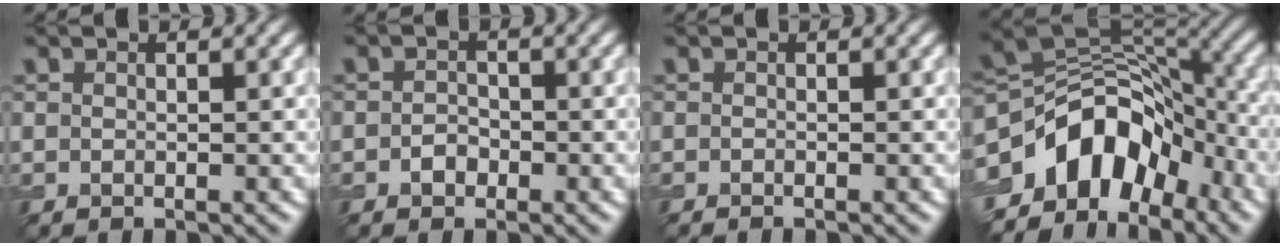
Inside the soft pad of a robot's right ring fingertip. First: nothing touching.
{"total": 1.4, "force": [-0.6, 1.0, 0.6], "torque": [-0.010, 0.001, -0.013]}
{"total": 0.6, "force": [-0.5, 0.1, 0.2], "torque": [-0.002, -0.003, -0.010]}
{"total": 10.9, "force": [-4.9, 7.0, 6.7], "torque": [-0.099, 0.013, -0.092]}